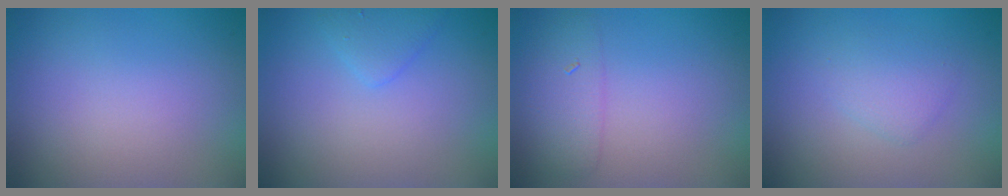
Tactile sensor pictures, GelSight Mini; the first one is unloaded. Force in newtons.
{"total": 1.7, "press": 1.7, "slide": 0.1}
{"total": 2.7, "press": 2.7, "slide": 0.1}
{"total": 2.0, "press": 2.0, "slide": 0.1}